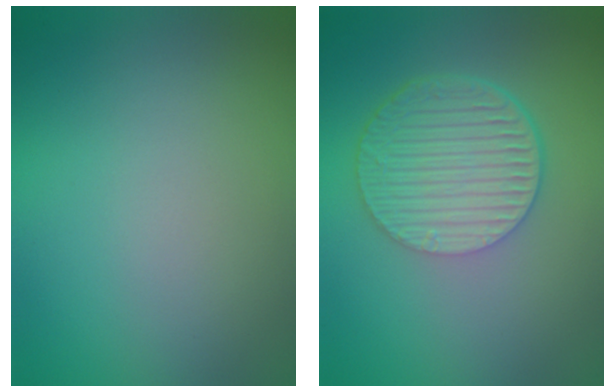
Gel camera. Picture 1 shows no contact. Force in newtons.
{"total": 6.5, "press": 4.5, "slide": 4.8}